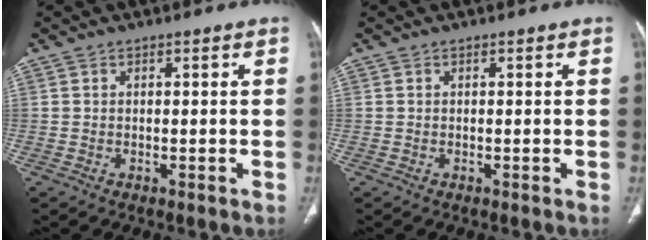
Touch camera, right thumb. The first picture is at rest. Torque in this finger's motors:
{"motor_torque": [0.00, 0.00, -0.20, 0.08, 0.00]}